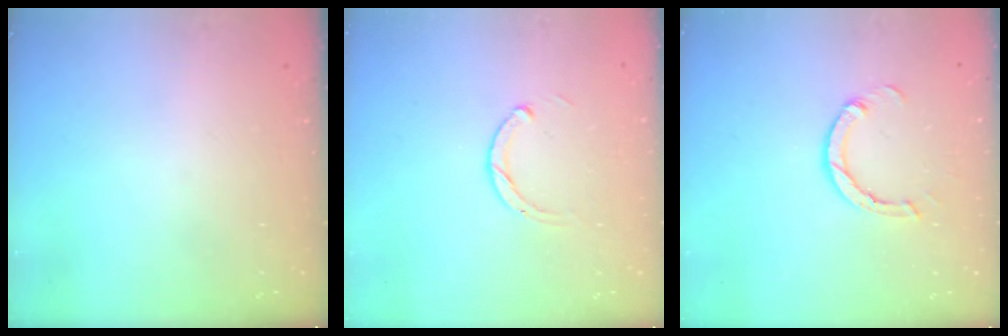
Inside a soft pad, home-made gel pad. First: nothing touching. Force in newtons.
{"total": 2.3, "press": 2.3, "slide": 0.3}
{"total": 3.4, "press": 3.4, "slide": 0.2}